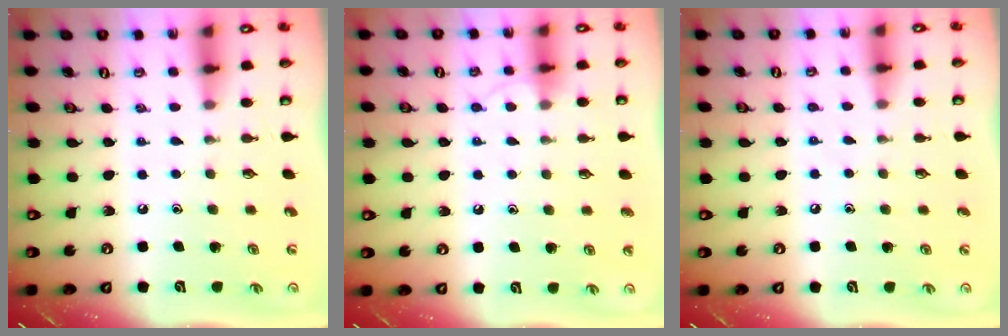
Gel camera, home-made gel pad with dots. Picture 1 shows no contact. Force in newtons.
{"total": 4.7, "press": 4.7, "slide": 0.5}
{"total": 3.4, "press": 3.4, "slide": 0.5}